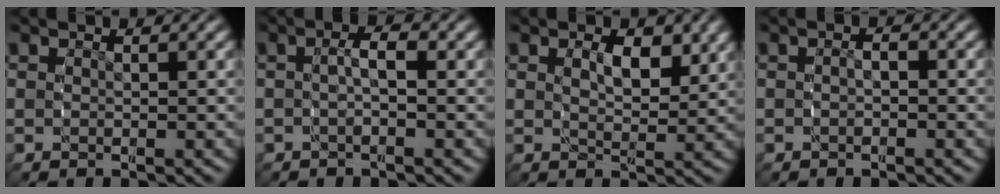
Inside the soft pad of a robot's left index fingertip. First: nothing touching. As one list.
[{"total": 2.3, "force": [-0.4, 1.0, 2.1], "torque": [-0.040, 0.003, -0.010]}, {"total": 2.8, "force": [0.8, 1.6, 2.2], "torque": [-0.034, -0.012, 0.016]}, {"total": 1.4, "force": [-0.7, 0.9, 0.7], "torque": [-0.016, -0.005, -0.014]}]